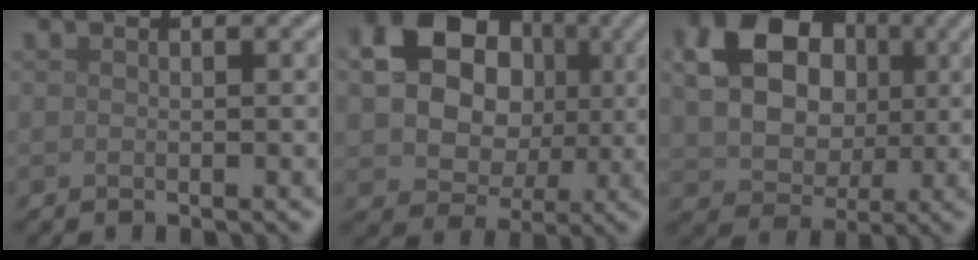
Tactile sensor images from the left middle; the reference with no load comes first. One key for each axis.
{"total": 14.5, "fx": 3.1, "fy": 12.1, "fz": 7.3, "tx": -0.138, "ty": 0.035, "tz": 0.040}
{"total": 12.6, "fx": 2.9, "fy": 10.0, "fz": 7.2, "tx": -0.138, "ty": 0.035, "tz": 0.046}